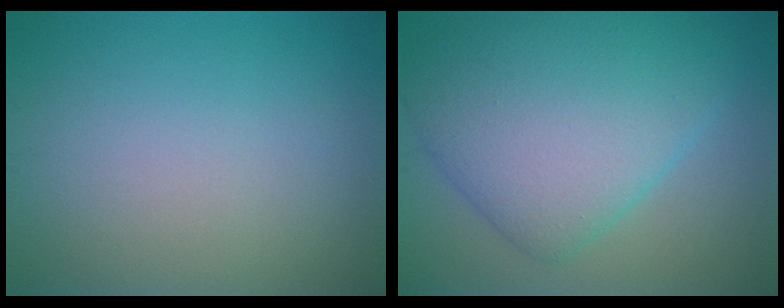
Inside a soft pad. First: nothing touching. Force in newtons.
{"total": 9.5, "press": 9.5, "slide": 0.1}